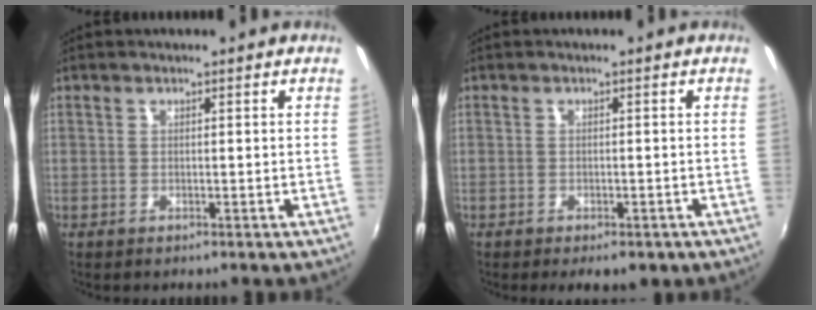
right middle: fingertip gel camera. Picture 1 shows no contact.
{"total": 4.1, "force": [-2.7, 1.8, 2.4], "torque": [-0.047, -0.015, -0.033]}